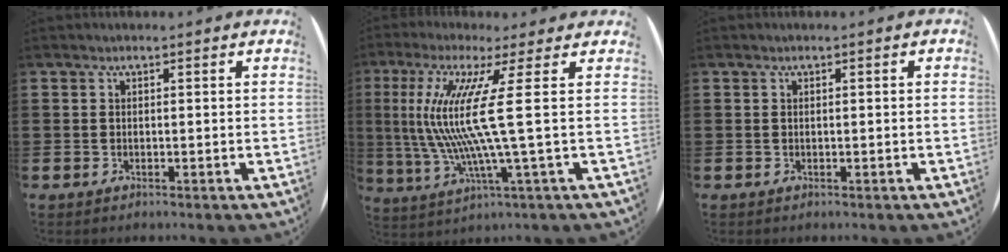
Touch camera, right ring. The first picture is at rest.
{"total": 12.6, "force": [1.9, -0.4, 12.5], "torque": [-0.291, -0.025, 0.007]}
{"total": 0.0}